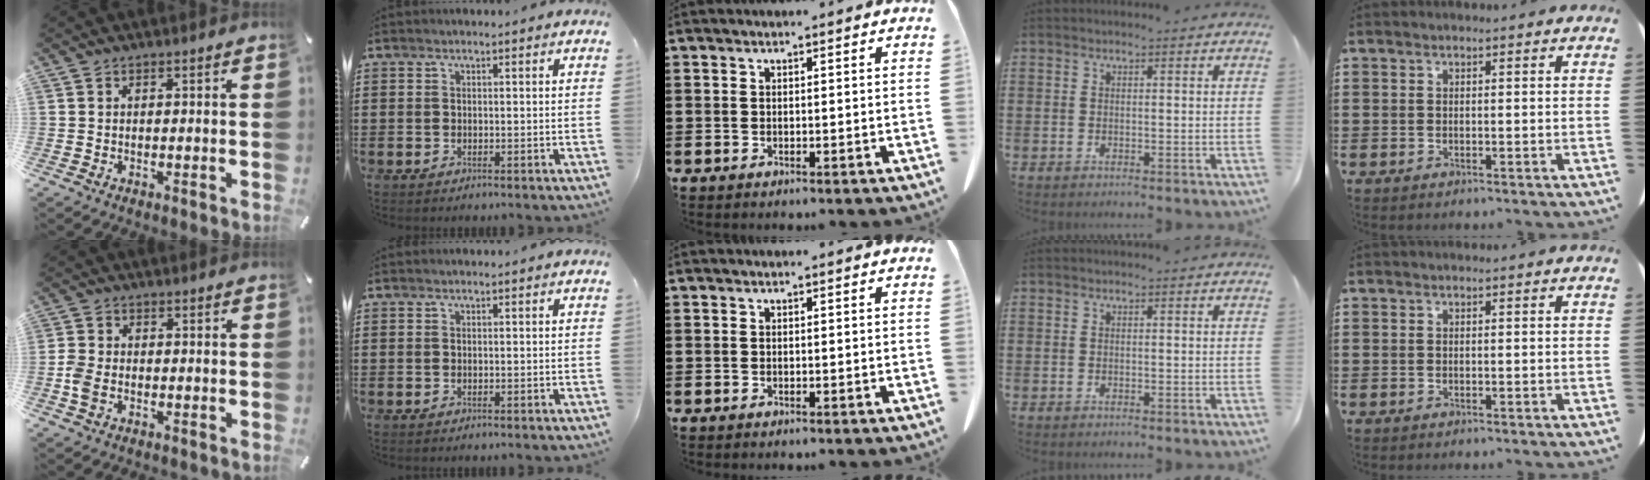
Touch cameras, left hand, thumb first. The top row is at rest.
{"thumb": {"total": 3.9, "force": [-1.3, 2.8, 2.5], "torque": [-0.054, 0.004, -0.023]}}